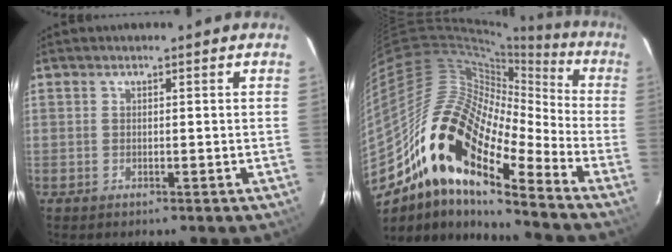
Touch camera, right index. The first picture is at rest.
{"total": 20.6, "force": [-12.5, 7.4, 14.6], "torque": [-0.239, -0.019, -0.253]}